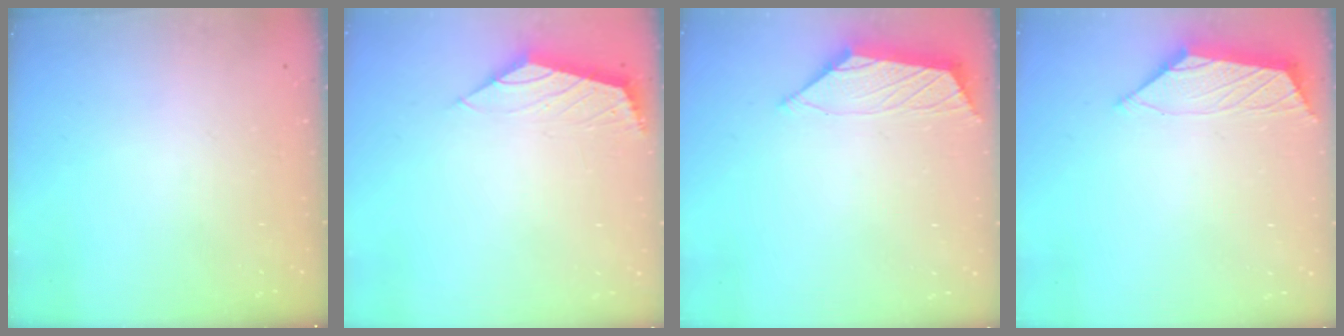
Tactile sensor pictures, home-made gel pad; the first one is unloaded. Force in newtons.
{"total": 1.6, "press": 1.5, "slide": 0.5}
{"total": 1.2, "press": 1.2, "slide": 0.2}
{"total": 1.2, "press": 1.2, "slide": 0.2}